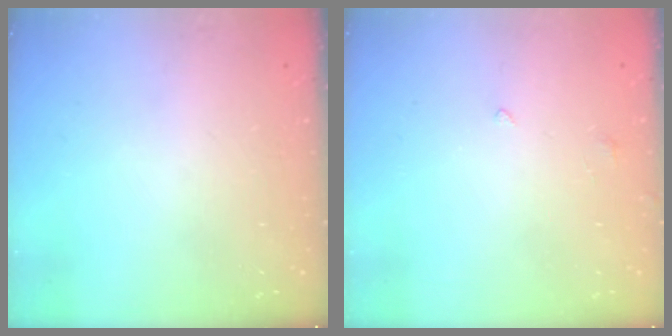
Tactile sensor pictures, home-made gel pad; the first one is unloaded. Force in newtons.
{"total": 0.0}